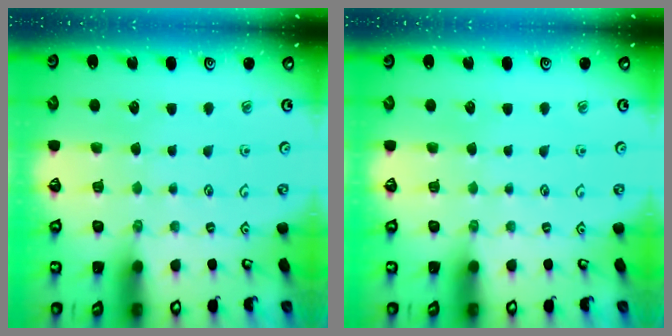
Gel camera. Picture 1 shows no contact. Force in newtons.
{"total": 0.0}